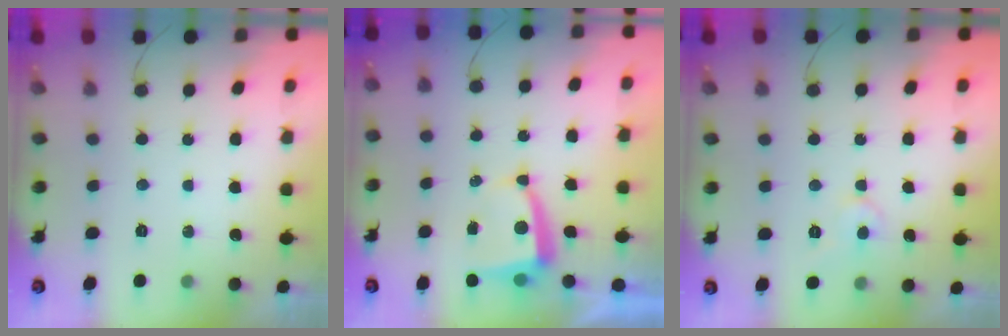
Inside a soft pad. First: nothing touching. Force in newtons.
{"total": 5.3, "press": 5.2, "slide": 0.7}
{"total": 4.6, "press": 4.6, "slide": 0.4}